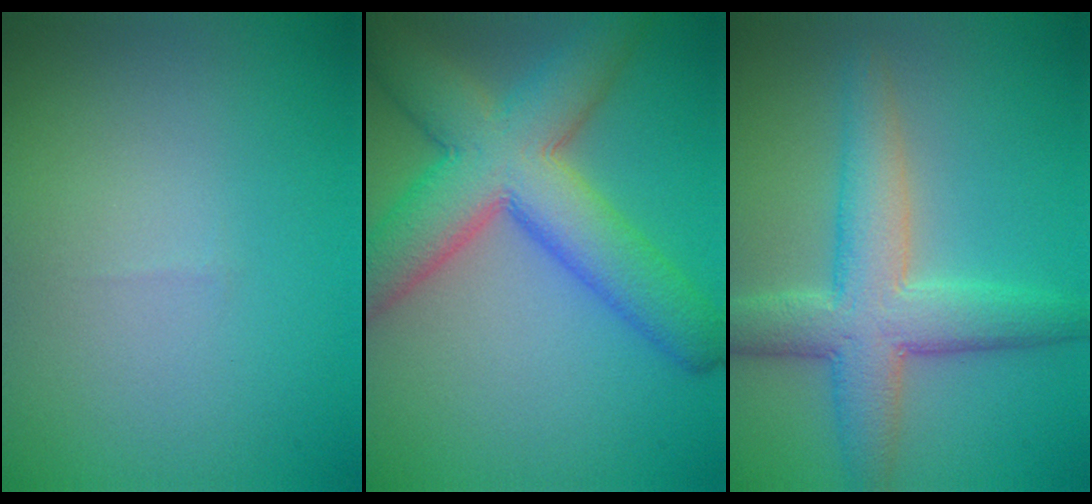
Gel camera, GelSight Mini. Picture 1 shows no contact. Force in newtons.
{"total": 9.7, "press": 9.7, "slide": 0.3}
{"total": 6.8, "press": 6.8, "slide": 0.1}